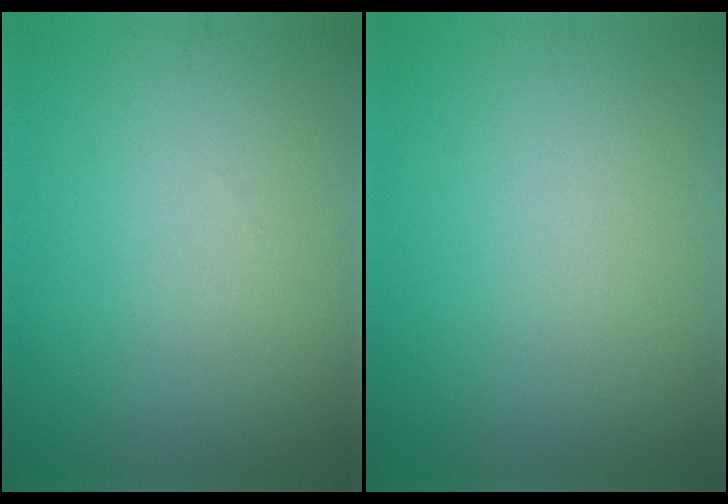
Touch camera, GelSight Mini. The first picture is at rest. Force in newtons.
{"total": 0.0}